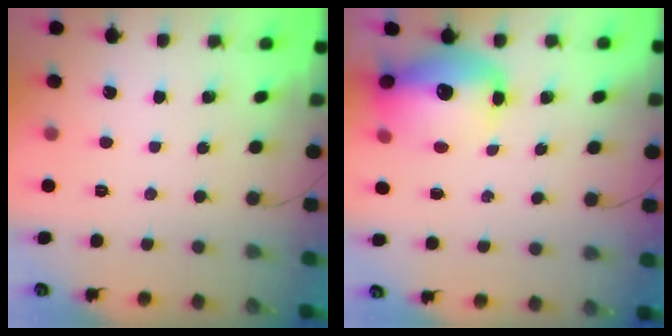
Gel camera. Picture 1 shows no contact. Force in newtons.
{"total": 14.1, "press": 13.7, "slide": 3.3}